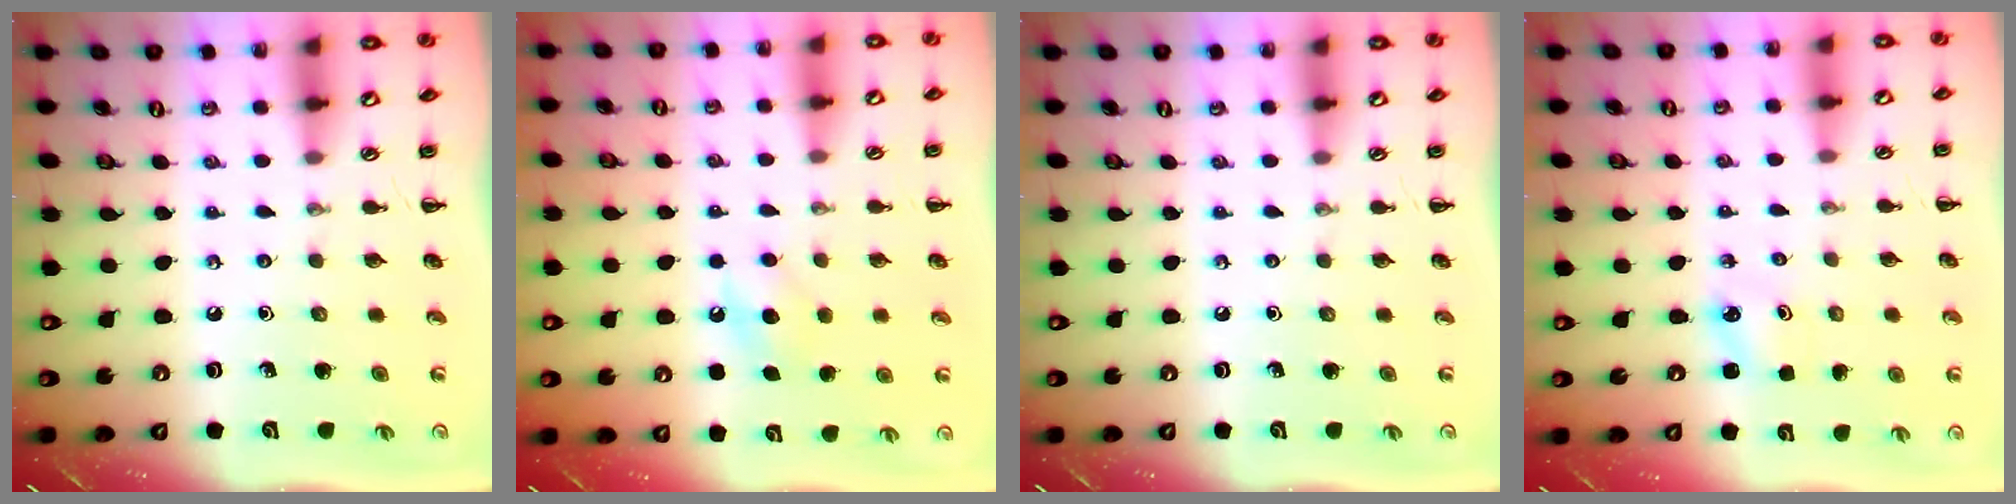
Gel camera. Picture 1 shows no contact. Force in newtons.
{"total": 7.6, "press": 7.4, "slide": 1.8}
{"total": 0.0}
{"total": 1.8, "press": 1.7, "slide": 0.5}